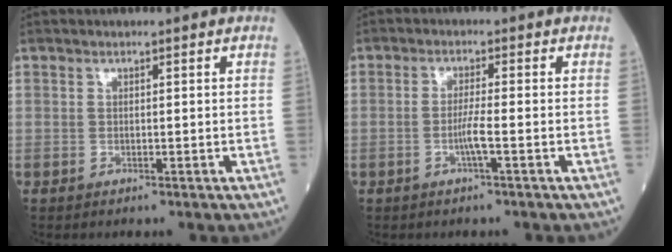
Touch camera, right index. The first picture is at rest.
{"total": 2.6, "force": [-1.0, -0.4, 2.4], "torque": [-0.049, -0.002, -0.018]}